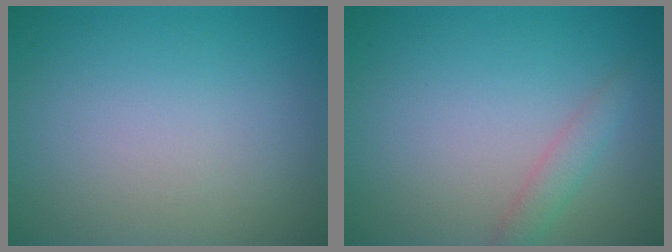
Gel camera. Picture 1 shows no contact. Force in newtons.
{"total": 1.7, "press": 1.7, "slide": 0.0}